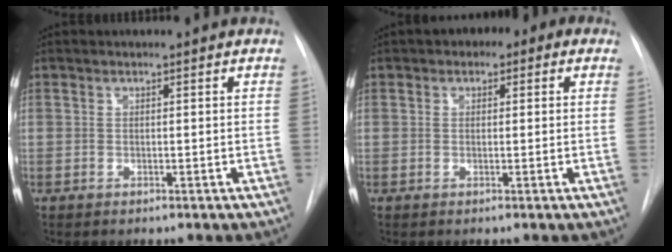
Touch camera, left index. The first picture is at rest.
{"total": 4.0, "force": [1.5, 2.5, 2.7], "torque": [-0.036, 0.024, 0.017]}